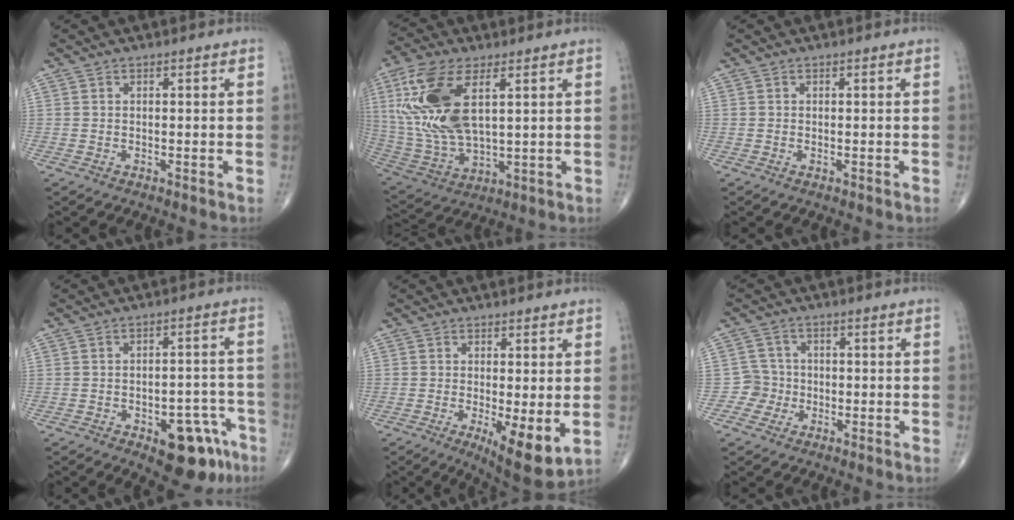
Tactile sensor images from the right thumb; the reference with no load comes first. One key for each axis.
{"total": 18.9, "fx": 5.1, "fy": 8.6, "fz": 16.1, "tx": -0.355, "ty": -0.016, "tz": 0.103}
{"total": 0.0}
{"total": 11.9, "fx": -6.5, "fy": 5.6, "fz": 8.3, "tx": -0.071, "ty": 0.045, "tz": -0.078}
{"total": 9.0, "fx": -1.8, "fy": 2.7, "fz": 8.4, "tx": -0.127, "ty": -0.027, "tz": -0.023}
{"total": 3.4, "fx": -1.1, "fy": 3.2, "fz": -0.2, "tx": 0.026, "ty": 0.012, "tz": -0.029}